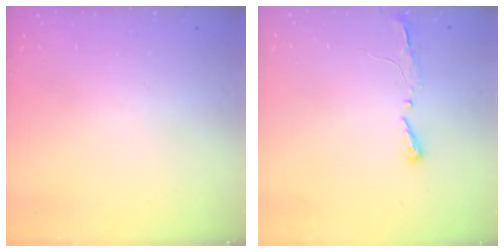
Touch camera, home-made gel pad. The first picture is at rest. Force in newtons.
{"total": 3.8, "press": 3.7, "slide": 0.3}